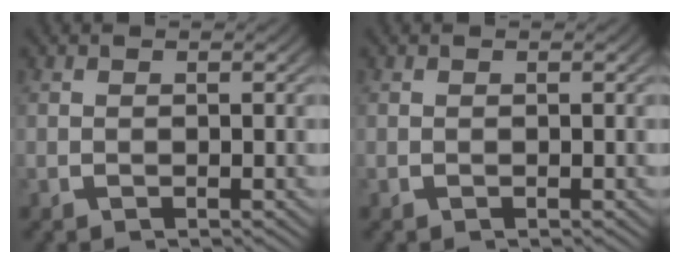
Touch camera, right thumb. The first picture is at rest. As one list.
[{"total": 0.0}]